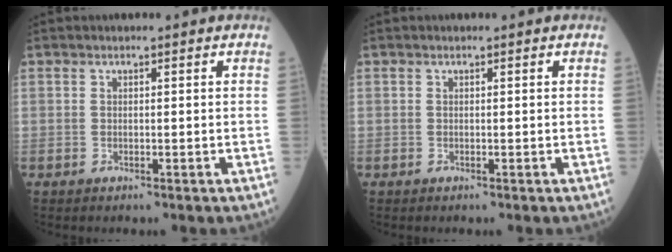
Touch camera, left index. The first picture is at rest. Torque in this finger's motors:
{"motor_torque": [0.05, 0.05, 0.00, 0.01]}